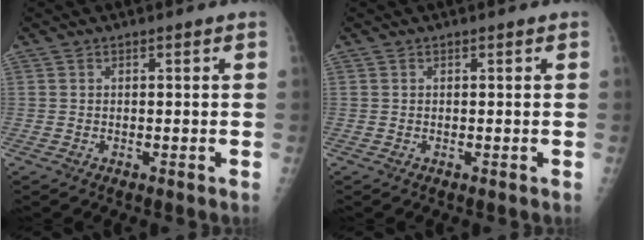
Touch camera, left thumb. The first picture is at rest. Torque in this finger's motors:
{"motor_torque": [0.00, 0.00, 0.00, 0.00, 0.00]}